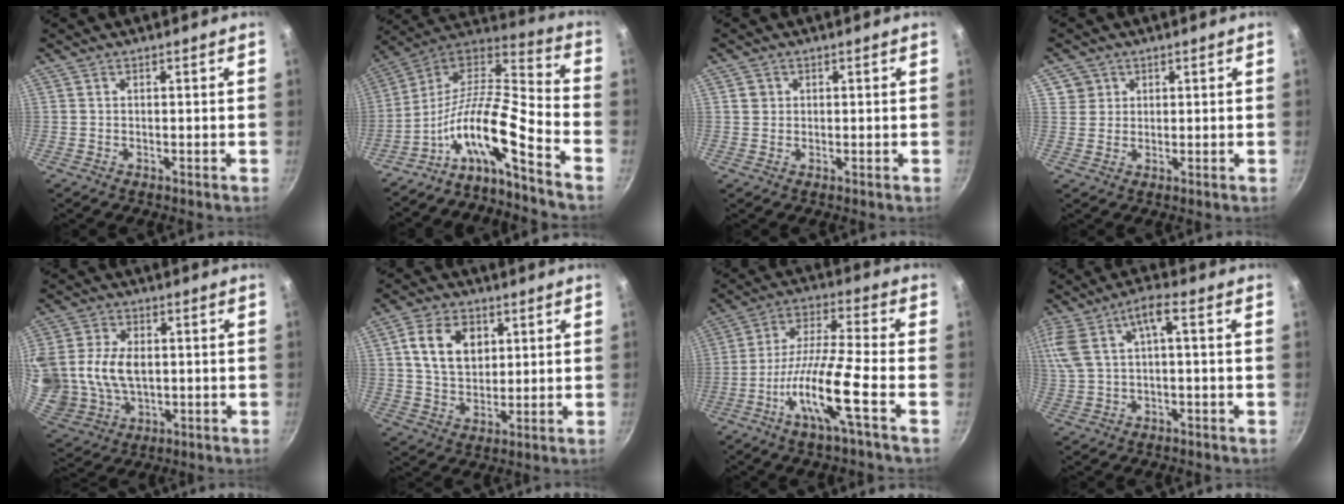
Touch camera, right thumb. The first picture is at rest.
{"total": 15.9, "force": [-9.2, 2.8, 12.6], "torque": [-0.222, 0.072, -0.191]}
{"total": 1.9, "force": [0.4, 1.8, 0.5], "torque": [0.000, 0.006, 0.005]}
{"total": 3.6, "force": [1.4, 3.3, 0.3], "torque": [0.023, 0.008, 0.023]}
{"total": 18.7, "force": [1.4, 14.0, 12.3], "torque": [-0.275, 0.005, 0.039]}
{"total": 10.3, "force": [3.0, 7.3, 6.7], "torque": [-0.098, -0.005, 0.052]}
{"total": 12.8, "force": [-5.5, 0.7, 11.6], "torque": [-0.215, 0.033, -0.115]}
{"total": 10.4, "force": [1.7, 4.3, 9.4], "torque": [-0.201, 0.019, 0.038]}